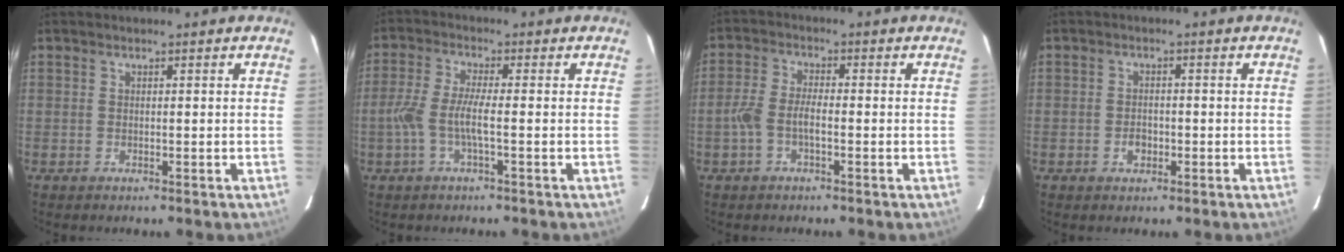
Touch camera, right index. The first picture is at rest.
{"total": 5.8, "force": [-1.6, 0.4, 5.5], "torque": [-0.122, 0.000, -0.031]}
{"total": 4.5, "force": [-1.6, 1.7, 3.9], "torque": [-0.090, 0.009, -0.031]}
{"total": 2.5, "force": [-0.9, 1.9, 1.4], "torque": [-0.025, 0.004, -0.015]}